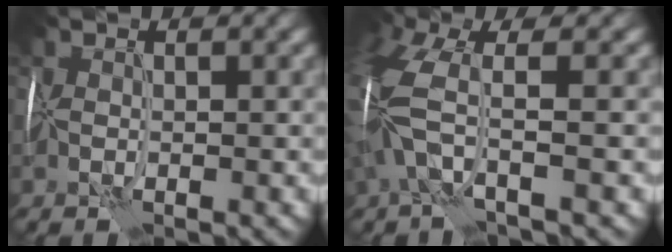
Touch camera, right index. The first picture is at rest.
{"total": 6.0, "force": [-0.8, 2.2, 5.5], "torque": [-0.156, 0.010, -0.035]}